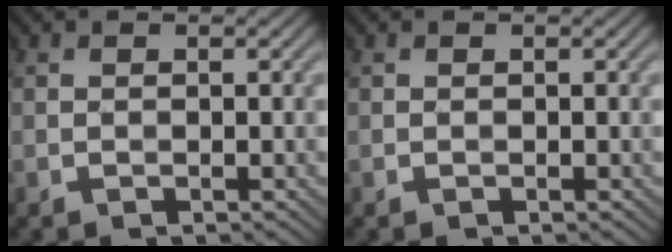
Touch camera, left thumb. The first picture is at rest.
{"total": 0.0}